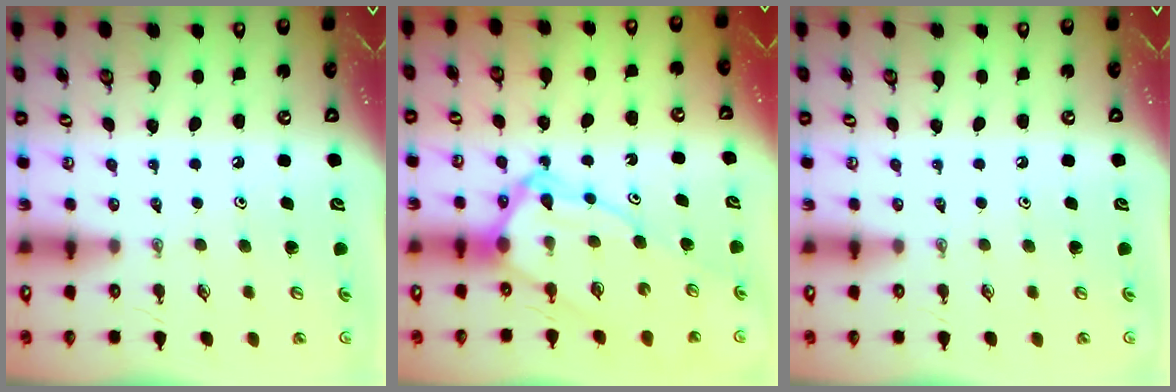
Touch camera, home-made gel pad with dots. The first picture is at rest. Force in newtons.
{"total": 13.0, "press": 13.0, "slide": 1.3}
{"total": 0.0}